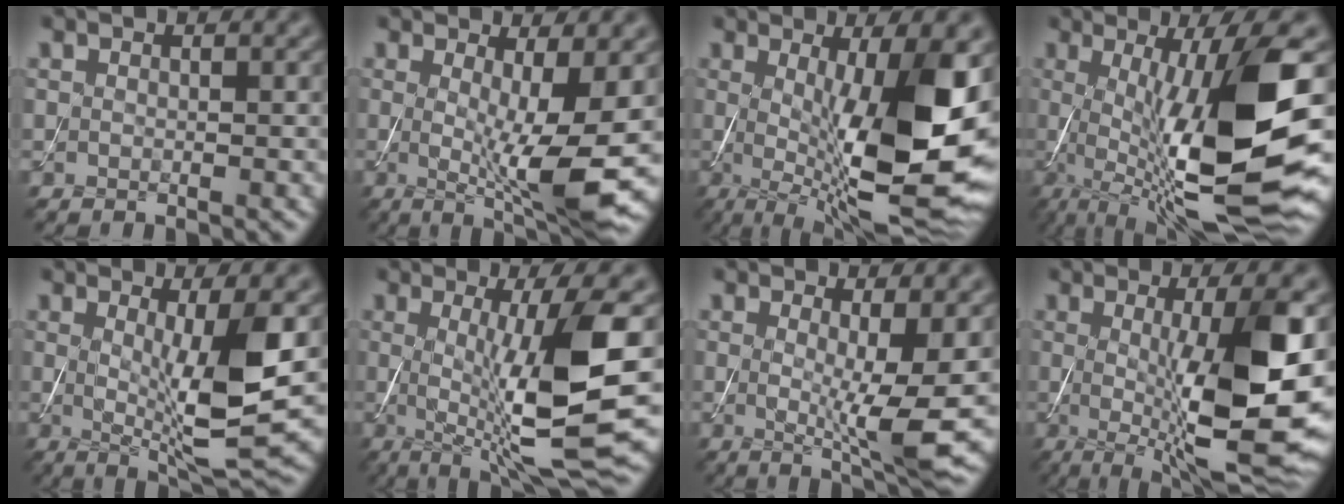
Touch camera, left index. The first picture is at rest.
{"total": 7.7, "force": [-0.5, 1.4, 7.5], "torque": [-0.113, -0.019, -0.005]}
{"total": 14.8, "force": [-0.1, 3.8, 14.4], "torque": [-0.203, -0.012, 0.004]}
{"total": 14.8, "force": [-1.0, 3.2, 14.5], "torque": [-0.232, 0.006, -0.009]}
{"total": 8.0, "force": [0.2, 1.6, 7.9], "torque": [-0.123, -0.022, 0.013]}
{"total": 11.7, "force": [-0.2, 2.2, 11.5], "torque": [-0.170, -0.011, 0.003]}
{"total": 5.9, "force": [-0.2, 0.9, 5.8], "torque": [-0.089, -0.020, 0.000]}
{"total": 13.4, "force": [-0.3, 3.0, 13.0], "torque": [-0.189, -0.017, 0.003]}